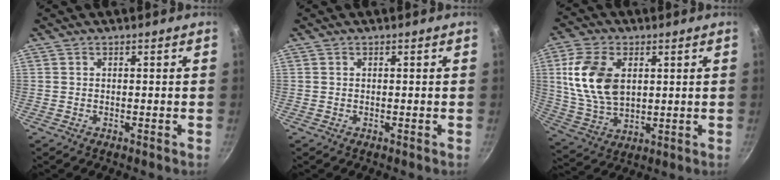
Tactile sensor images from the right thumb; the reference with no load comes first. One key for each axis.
{"total": 0.0}
{"total": 14.3, "fx": 3.1, "fy": 9.1, "fz": 10.6, "tx": -0.190, "ty": -0.013, "tz": 0.068}